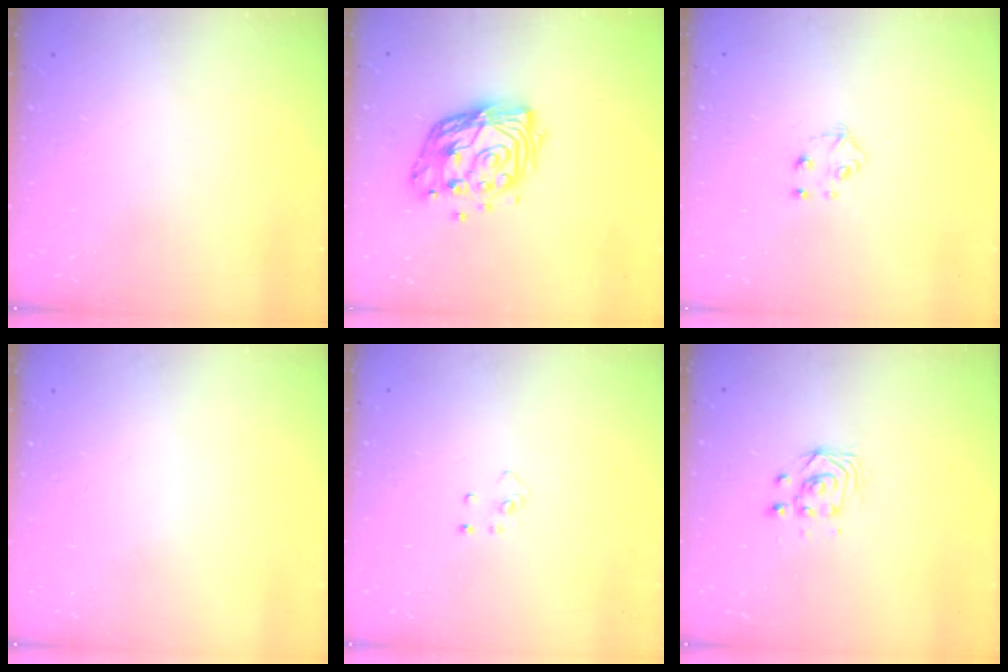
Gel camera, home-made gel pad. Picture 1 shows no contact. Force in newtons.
{"total": 14.3, "press": 14.2, "slide": 1.2}
{"total": 4.0, "press": 3.9, "slide": 0.4}
{"total": 0.0}
{"total": 3.2, "press": 3.2, "slide": 0.2}
{"total": 2.9, "press": 2.9, "slide": 0.4}